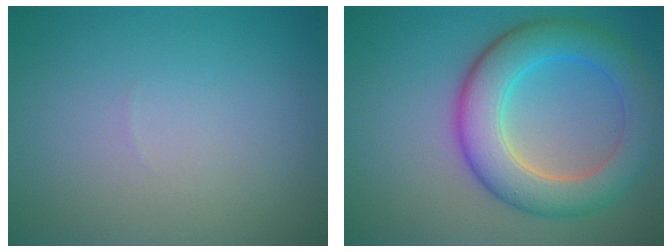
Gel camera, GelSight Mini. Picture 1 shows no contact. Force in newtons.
{"total": 7.3, "press": 7.3, "slide": 0.1}